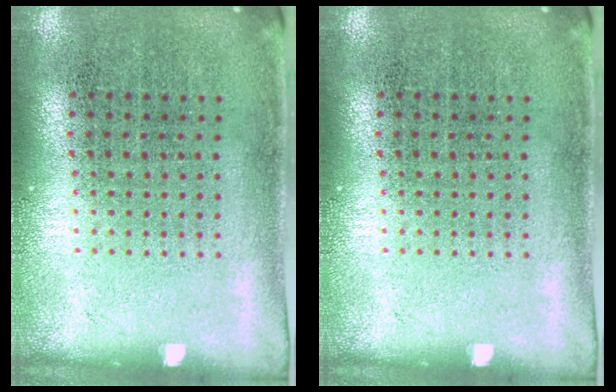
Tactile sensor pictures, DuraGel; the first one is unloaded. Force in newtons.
{"total": 0.0}